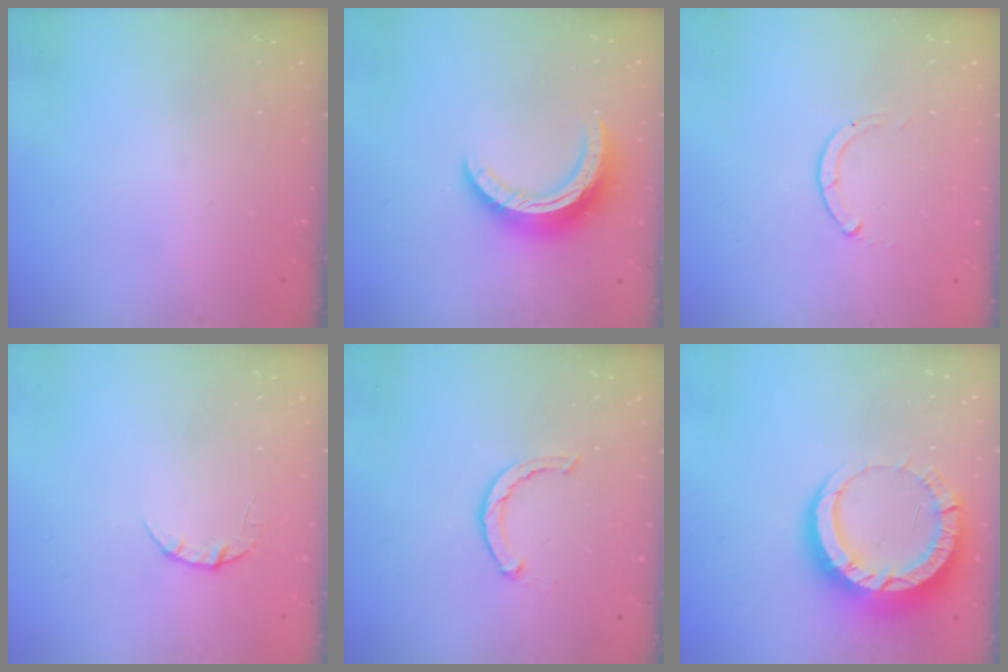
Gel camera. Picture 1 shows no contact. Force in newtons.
{"total": 13.2, "press": 13.2, "slide": 0.3}
{"total": 0.0}
{"total": 3.4, "press": 3.4, "slide": 0.4}
{"total": 3.1, "press": 3.0, "slide": 0.5}
{"total": 13.4, "press": 13.3, "slide": 1.4}